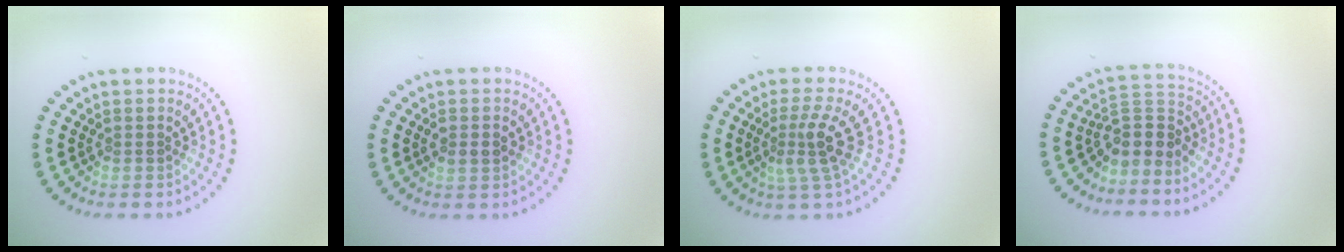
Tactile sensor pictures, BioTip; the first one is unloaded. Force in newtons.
{"total": 1.3, "press": 1.3, "slide": 0.1}
{"total": 3.1, "press": 2.2, "slide": 2.2}
{"total": 3.2, "press": 2.4, "slide": 2.1}